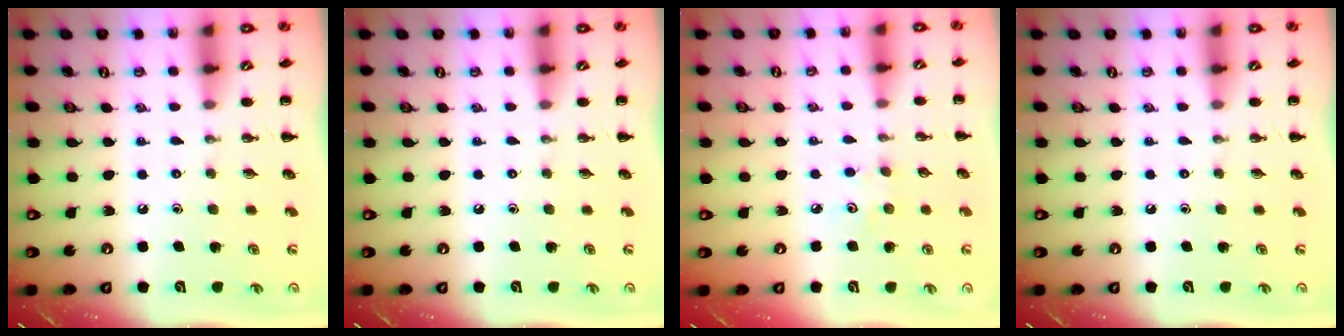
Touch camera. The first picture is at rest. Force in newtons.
{"total": 0.0}
{"total": 2.7, "press": 2.6, "slide": 0.8}
{"total": 0.0}